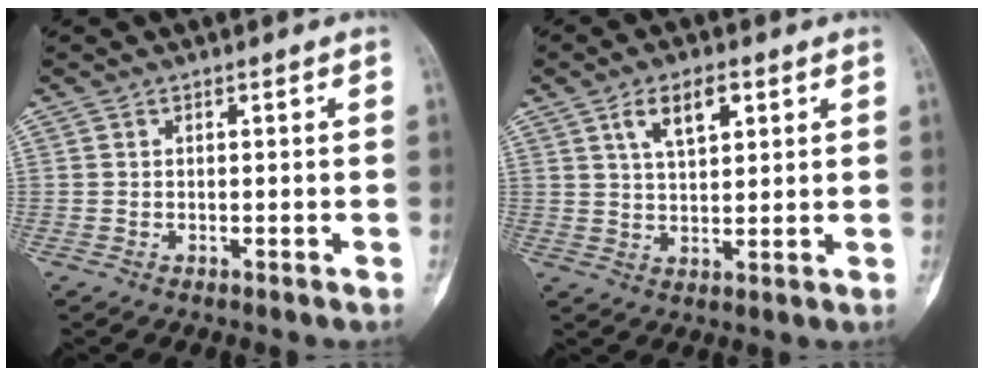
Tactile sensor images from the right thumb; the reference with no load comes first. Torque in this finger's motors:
{"motor_torque": [0.23, 0.44, -0.03, 0.16, 0.03]}